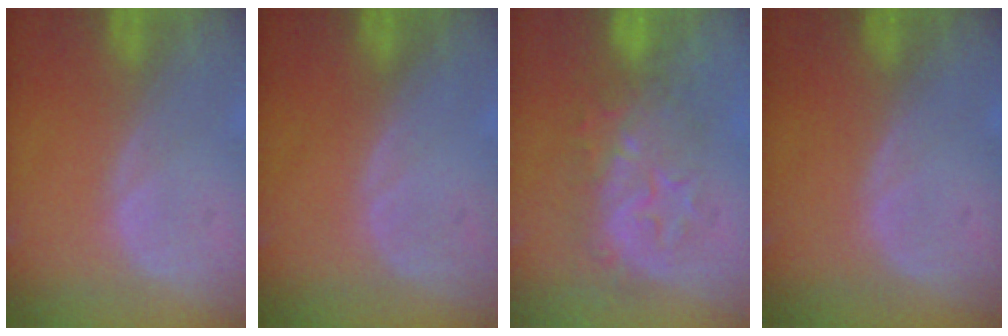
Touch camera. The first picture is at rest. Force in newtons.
{"total": 0.0}
{"total": 8.4, "press": 7.5, "slide": 3.7}
{"total": 0.0}